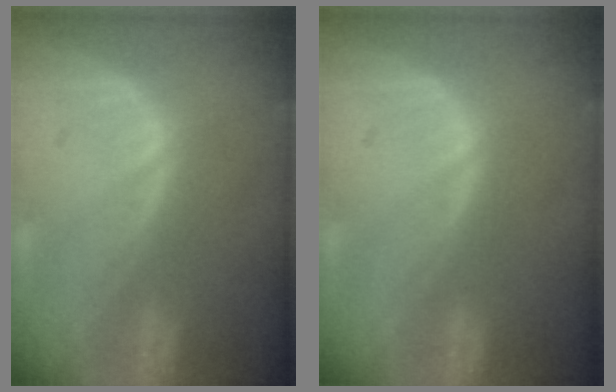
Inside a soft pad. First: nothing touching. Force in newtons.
{"total": 0.0}